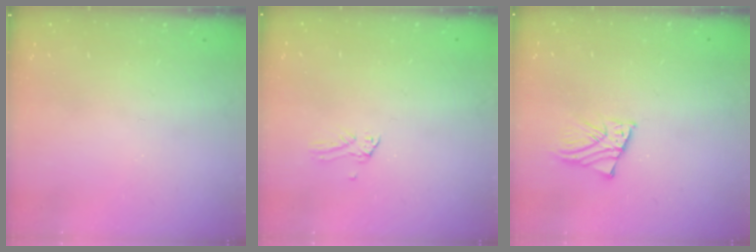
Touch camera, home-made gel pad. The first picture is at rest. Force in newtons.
{"total": 0.0}
{"total": 2.1, "press": 2.1, "slide": 0.2}